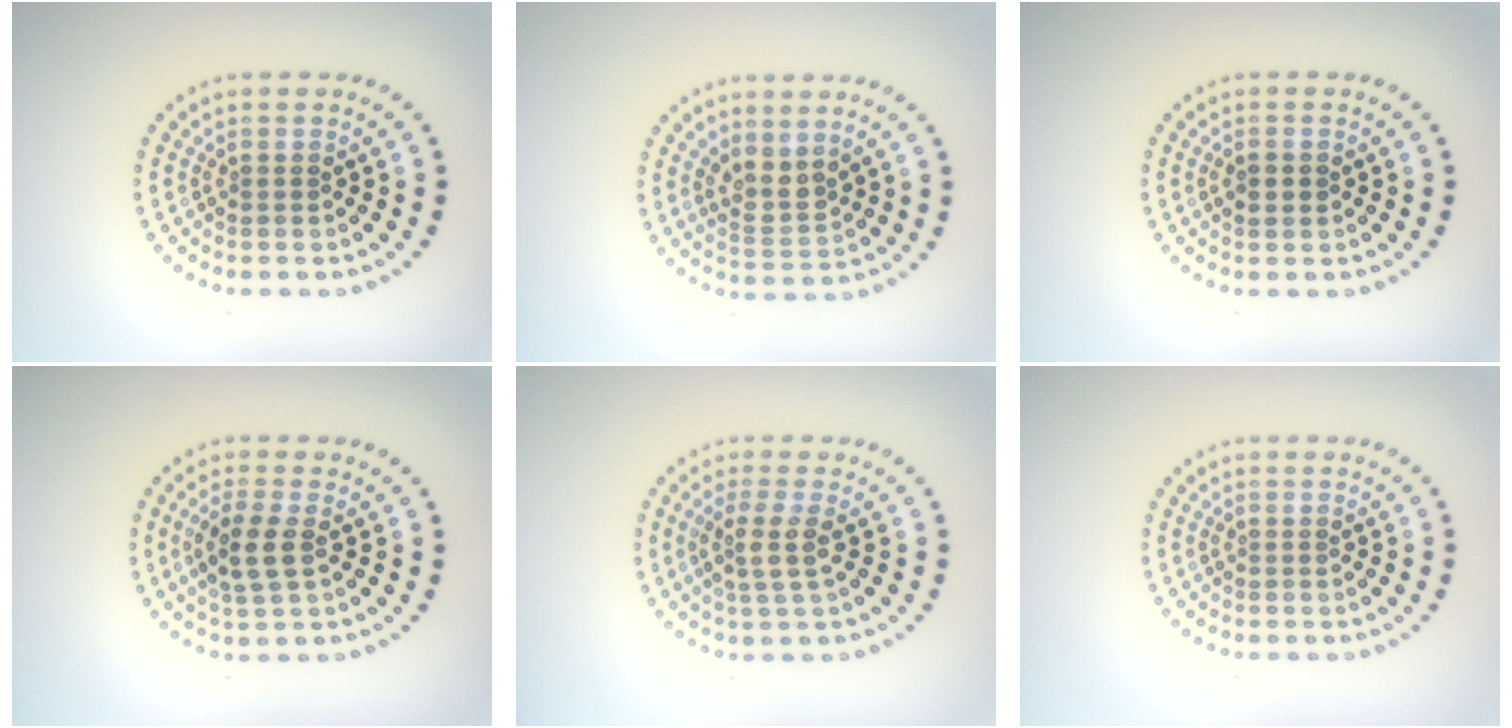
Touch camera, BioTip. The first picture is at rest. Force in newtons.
{"total": 2.3, "press": 1.9, "slide": 1.3}
{"total": 2.0, "press": 2.0, "slide": 0.2}
{"total": 2.9, "press": 2.7, "slide": 1.0}
{"total": 2.6, "press": 2.2, "slide": 1.5}
{"total": 0.0}